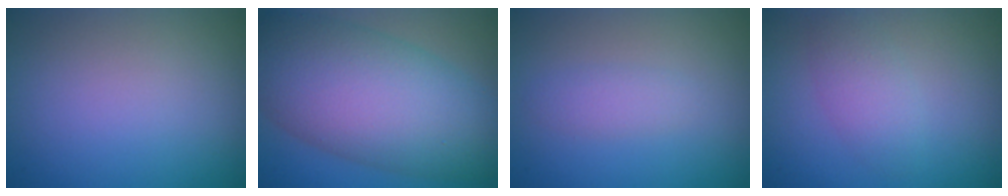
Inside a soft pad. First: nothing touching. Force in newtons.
{"total": 11.6, "press": 11.6, "slide": 0.4}
{"total": 1.4, "press": 1.4, "slide": 0.1}
{"total": 2.4, "press": 2.4, "slide": 0.1}